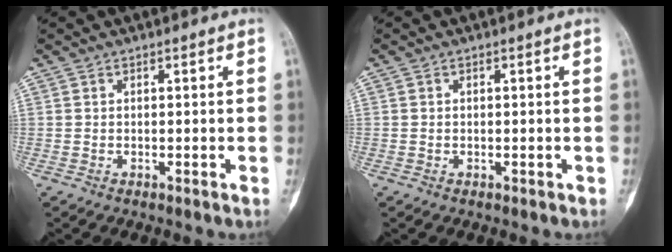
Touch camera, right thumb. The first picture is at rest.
{"total": 0.5, "force": [-0.2, 0.5, 0.0], "torque": [0.008, 0.005, -0.005]}